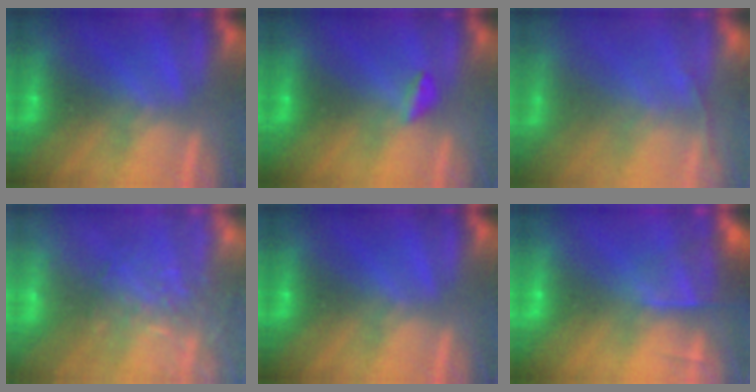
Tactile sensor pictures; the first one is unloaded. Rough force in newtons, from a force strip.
{"total": 2.8}
{"total": 1.4}
{"total": 6.4}
{"total": 0.0}
{"total": 5.6}